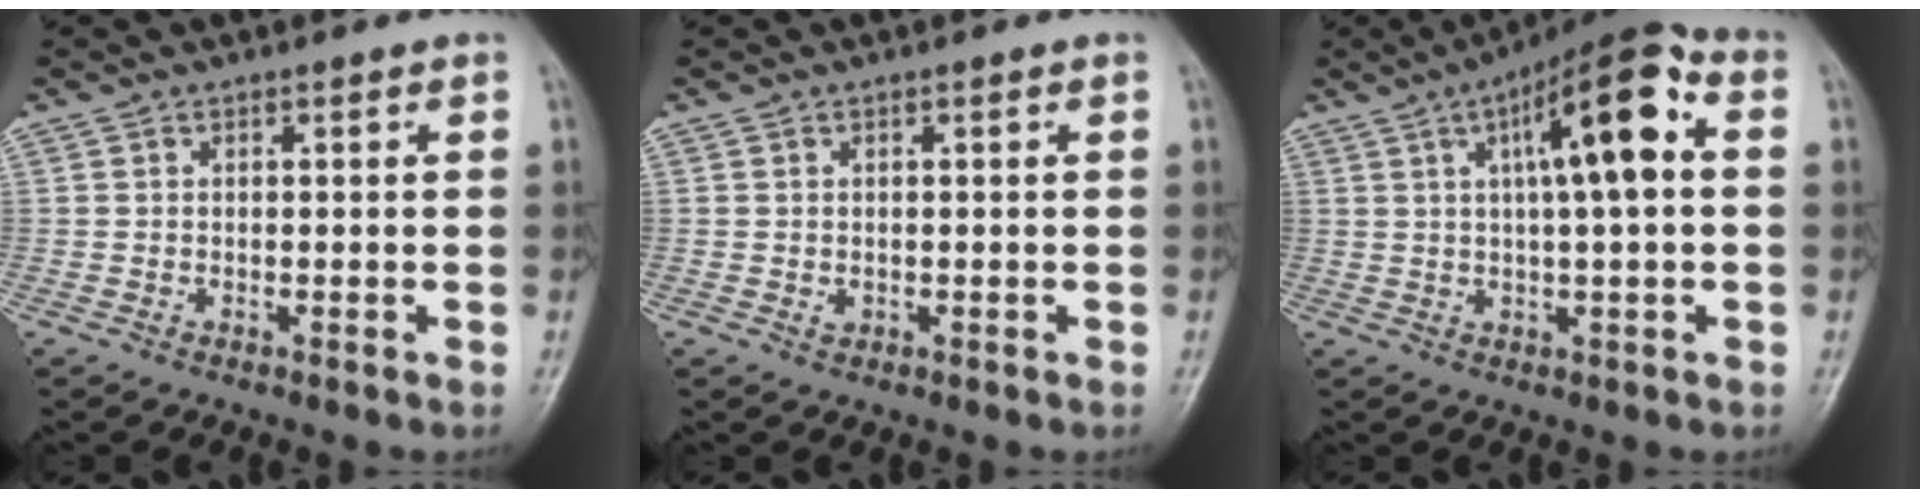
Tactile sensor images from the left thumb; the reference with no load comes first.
{"total": 0.8, "force": [0.1, 0.6, 0.5], "torque": [-0.002, 0.000, 0.005]}
{"total": 14.5, "force": [3.3, 3.7, 13.6], "torque": [-0.213, 0.029, 0.040]}